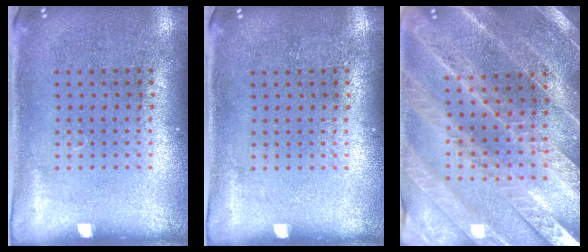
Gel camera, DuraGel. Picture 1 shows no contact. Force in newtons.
{"total": 0.0}
{"total": 2.8, "press": 2.8, "slide": 0.5}